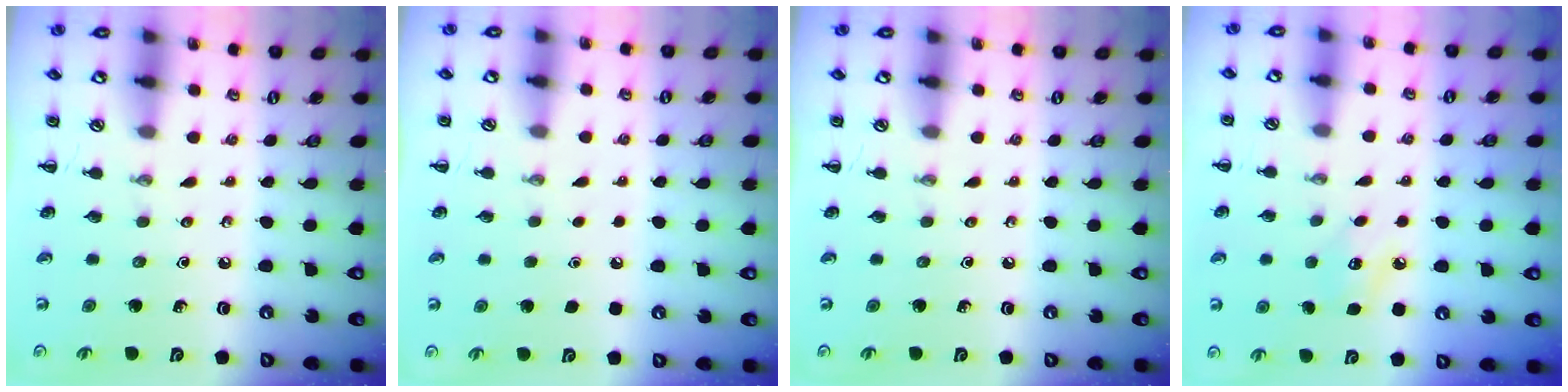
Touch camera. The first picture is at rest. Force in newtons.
{"total": 1.6, "press": 1.6, "slide": 0.1}
{"total": 0.0}
{"total": 8.2, "press": 8.0, "slide": 1.8}